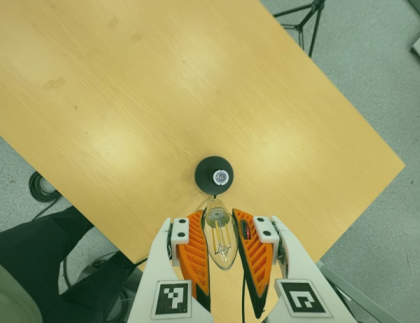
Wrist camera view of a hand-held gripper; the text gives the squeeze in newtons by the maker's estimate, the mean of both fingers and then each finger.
{"total": 21.8, "left": 23.6, "right": 20.1}